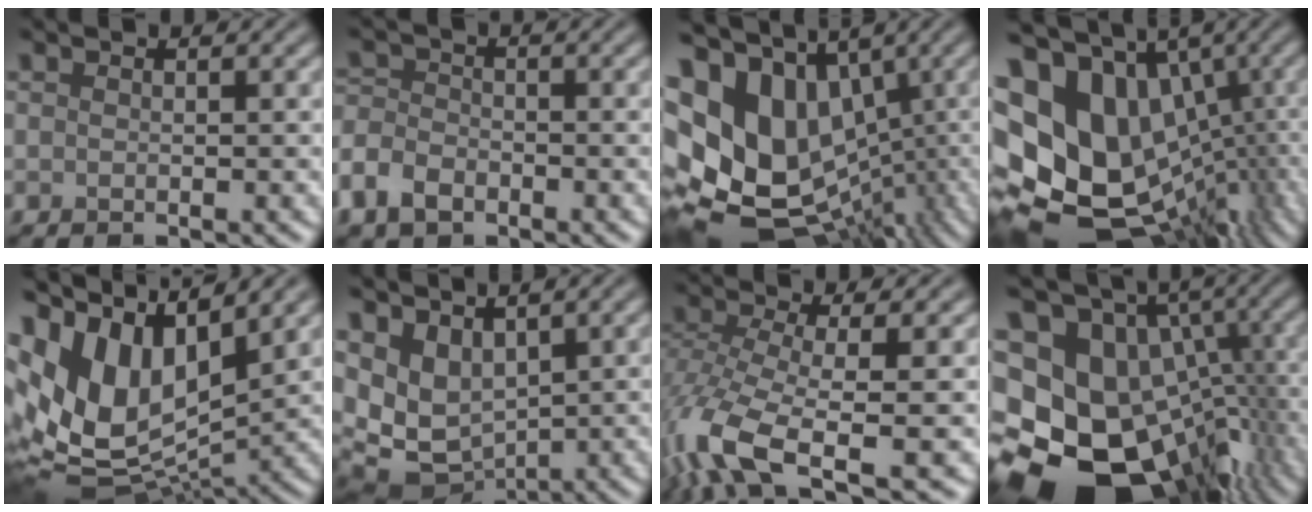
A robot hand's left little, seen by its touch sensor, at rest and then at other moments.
{"total": 4.1, "force": [-2.4, 2.7, 2.0], "torque": [-0.046, -0.002, -0.059]}
{"total": 17.2, "force": [0.7, 12.9, 11.4], "torque": [-0.191, -0.003, 0.057]}
{"total": 19.4, "force": [-1.8, 15.1, 12.0], "torque": [-0.207, 0.003, 0.001]}
{"total": 14.5, "force": [4.5, 8.4, 10.9], "torque": [-0.221, 0.008, 0.090]}
{"total": 6.8, "force": [1.5, 4.8, 4.6], "torque": [-0.097, -0.017, 0.046]}
{"total": 9.2, "force": [-4.4, 3.2, 7.4], "torque": [-0.163, -0.008, -0.093]}
{"total": 21.6, "force": [-6.9, 16.4, 12.1], "torque": [-0.193, -0.005, -0.109]}